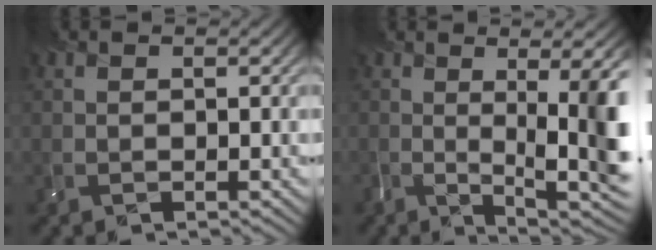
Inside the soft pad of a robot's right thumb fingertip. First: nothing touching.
{"total": 9.2, "force": [-1.5, 1.9, 8.9], "torque": [-0.093, -0.003, -0.028]}